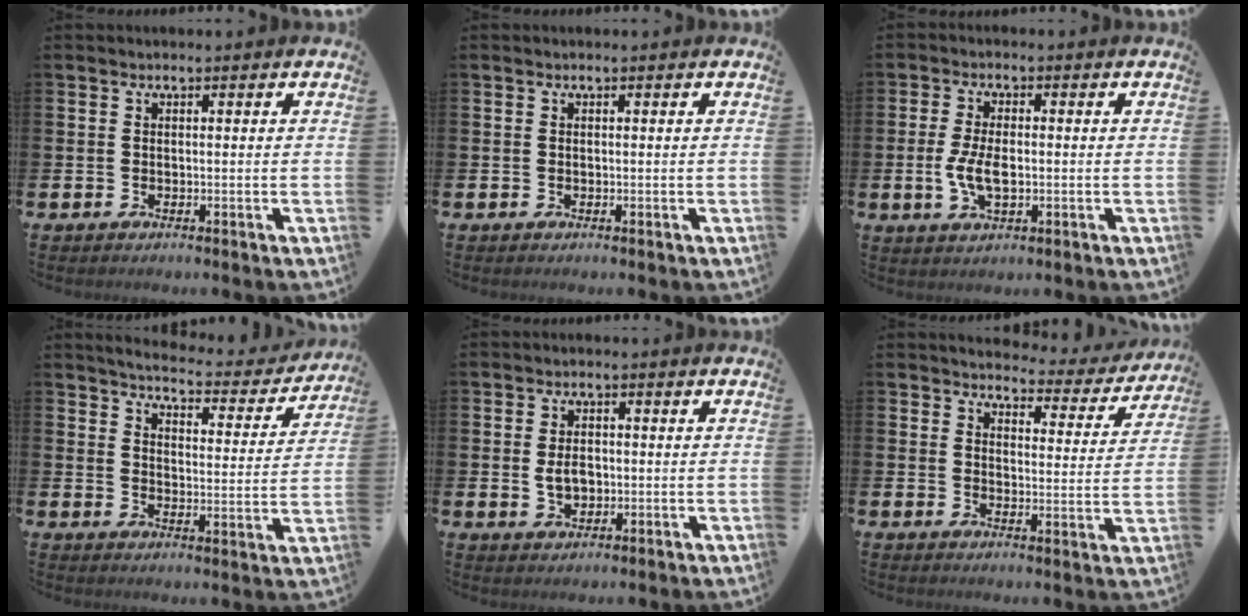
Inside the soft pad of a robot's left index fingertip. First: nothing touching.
{"total": 0.0}
{"total": 4.9, "force": [-0.4, 2.3, 4.3], "torque": [-0.079, 0.001, -0.010]}
{"total": 4.7, "force": [4.5, 0.5, 1.0], "torque": [-0.032, -0.039, 0.072]}
{"total": 3.2, "force": [-0.1, 2.1, 2.4], "torque": [-0.027, -0.001, -0.007]}
{"total": 3.5, "force": [3.3, 1.1, 0.4], "torque": [-0.010, -0.033, 0.048]}